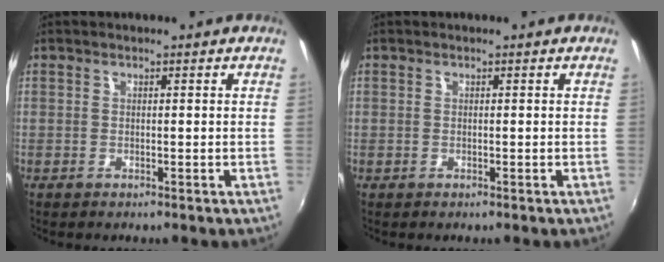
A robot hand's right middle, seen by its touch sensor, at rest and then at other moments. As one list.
[{"total": 0.0}]